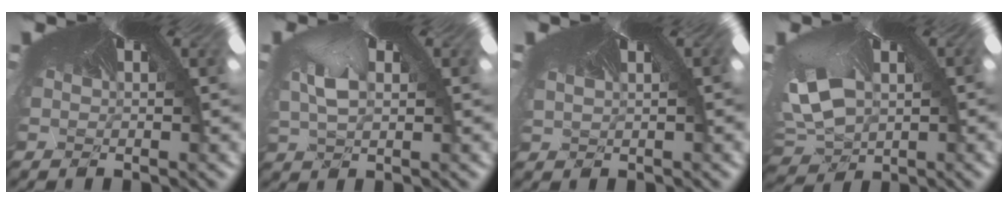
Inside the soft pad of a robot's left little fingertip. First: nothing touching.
{"total": 3.0, "force": [-1.5, 2.2, 1.4], "torque": [-0.054, -0.018, 0.017]}
{"total": 0.8, "force": [0.6, 0.3, 0.5], "torque": [-0.029, -0.002, 0.021]}
{"total": 4.7, "force": [-3.8, 2.8, -0.4], "torque": [-0.045, -0.065, -0.020]}